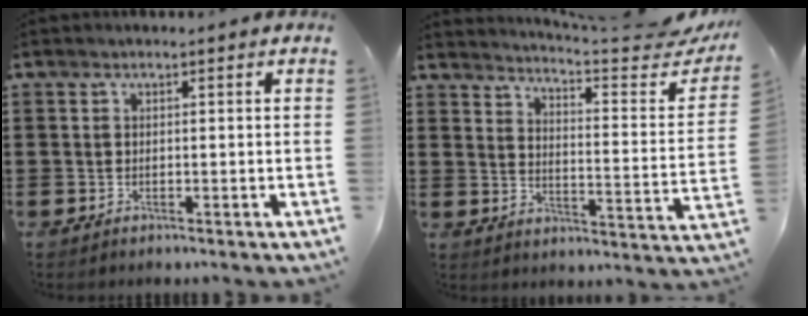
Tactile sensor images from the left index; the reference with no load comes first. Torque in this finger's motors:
{"motor_torque": [1.36, -0.78, 0.05, 0.04]}